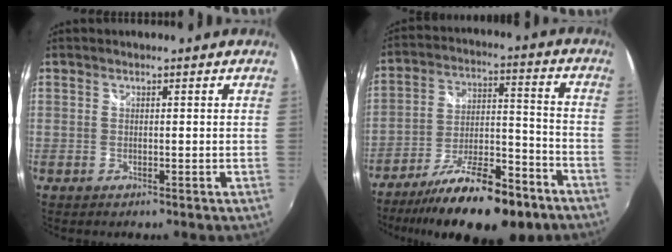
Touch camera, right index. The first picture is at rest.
{"total": 20.7, "force": [-15.1, 6.3, 12.8], "torque": [-0.226, -0.018, -0.232]}